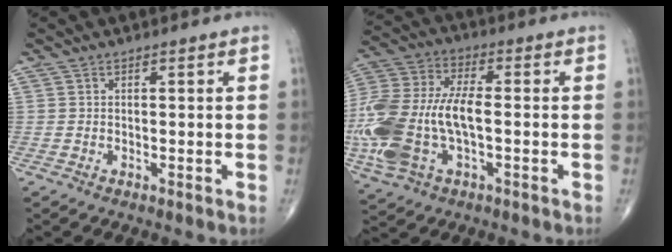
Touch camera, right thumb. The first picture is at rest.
{"total": 22.0, "force": [-3.3, 11.5, 18.5], "torque": [-0.452, 0.007, -0.054]}